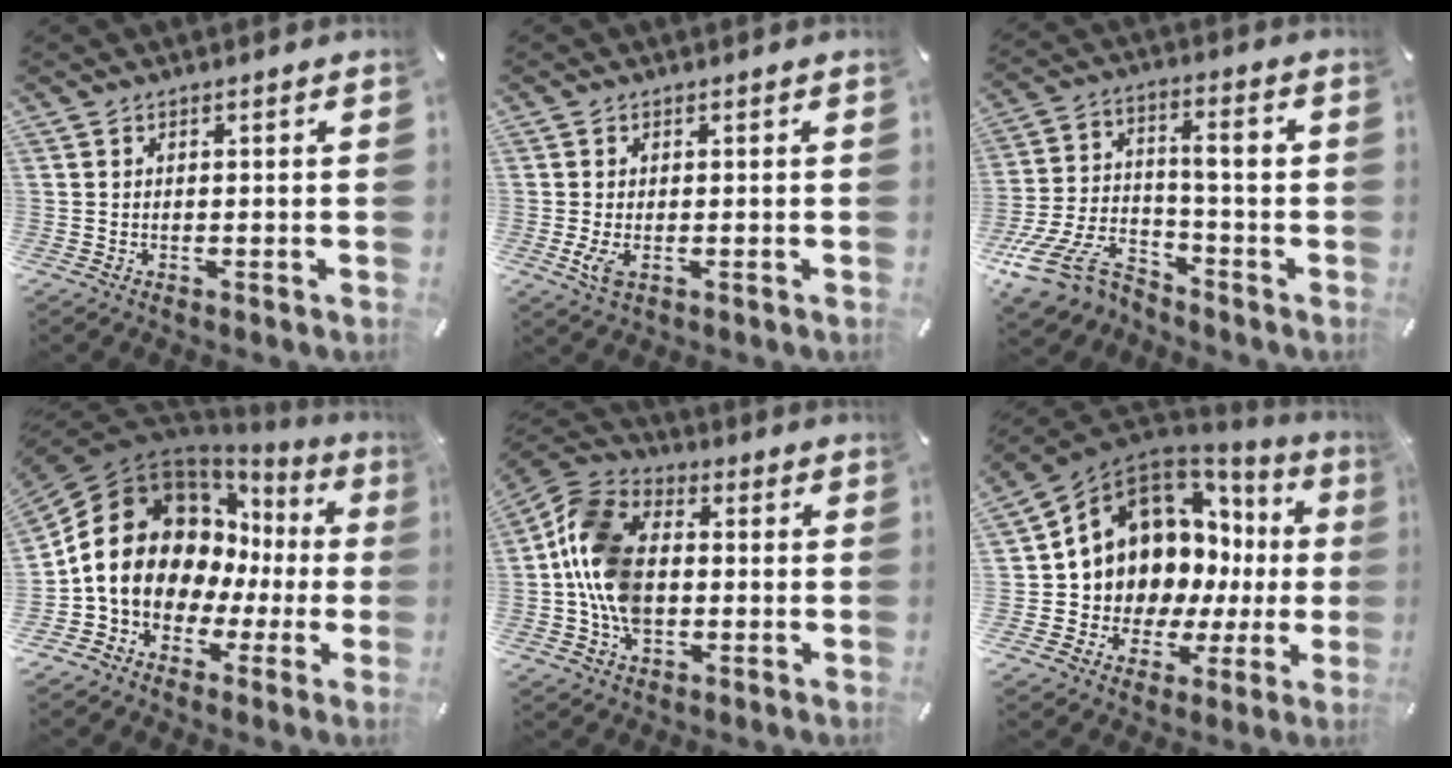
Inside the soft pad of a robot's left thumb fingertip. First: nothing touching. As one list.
[{"total": 2.9, "force": [-0.5, 1.4, 2.5], "torque": [-0.063, -0.006, -0.012]}, {"total": 14.8, "force": [-7.9, 8.3, 9.3], "torque": [-0.176, 0.048, -0.137]}, {"total": 17.5, "force": [1.4, 14.7, 9.3], "torque": [-0.177, -0.023, 0.033]}, {"total": 15.1, "force": [-1.9, 11.1, 10.1], "torque": [-0.236, 0.016, -0.036]}, {"total": 11.2, "force": [5.5, 9.0, 3.7], "torque": [-0.073, -0.079, 0.111]}]